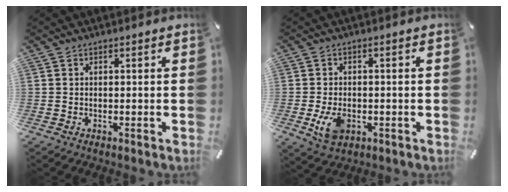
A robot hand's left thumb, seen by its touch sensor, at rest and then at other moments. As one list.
[{"total": 6.3, "force": [-1.8, 4.1, 4.4], "torque": [-0.097, -0.003, -0.035]}]